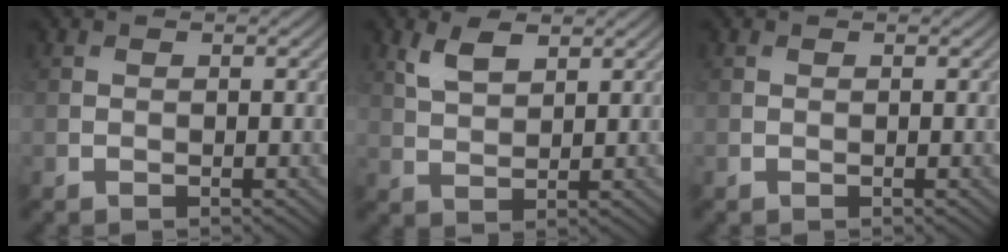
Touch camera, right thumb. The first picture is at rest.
{"total": 3.8, "force": [2.3, 1.7, 2.5], "torque": [-0.060, -0.002, 0.049]}
{"total": 0.0}